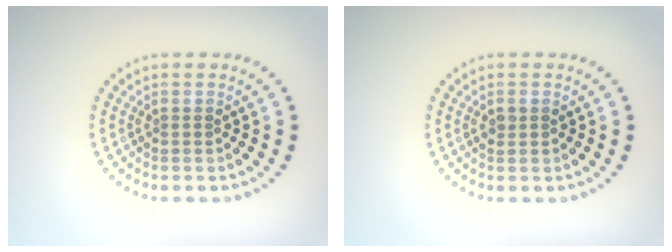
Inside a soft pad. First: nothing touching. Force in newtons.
{"total": 0.9, "press": 0.9, "slide": 0.2}